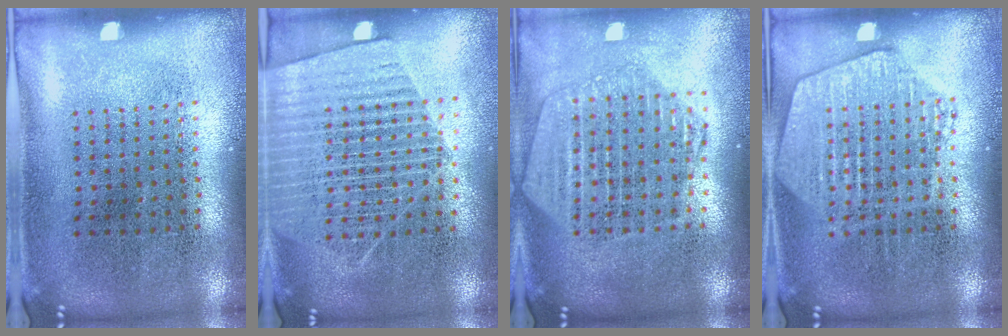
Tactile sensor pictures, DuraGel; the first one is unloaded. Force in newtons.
{"total": 1.7, "press": 1.5, "slide": 0.8}
{"total": 2.2, "press": 2.0, "slide": 1.0}
{"total": 2.6, "press": 2.6, "slide": 0.3}